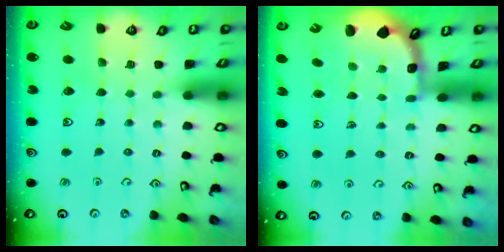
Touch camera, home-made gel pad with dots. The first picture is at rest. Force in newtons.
{"total": 1.6, "press": 1.5, "slide": 0.4}